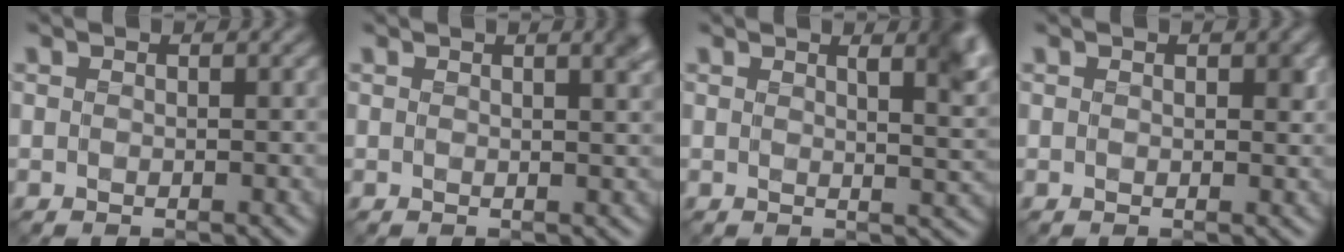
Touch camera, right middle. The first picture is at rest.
{"total": 2.8, "force": [1.4, 1.1, 2.2], "torque": [-0.004, 0.007, 0.008]}
{"total": 4.5, "force": [2.1, 1.5, 3.7], "torque": [-0.028, 0.001, 0.024]}
{"total": 1.3, "force": [0.3, 0.6, 1.1], "torque": [-0.010, -0.004, 0.006]}